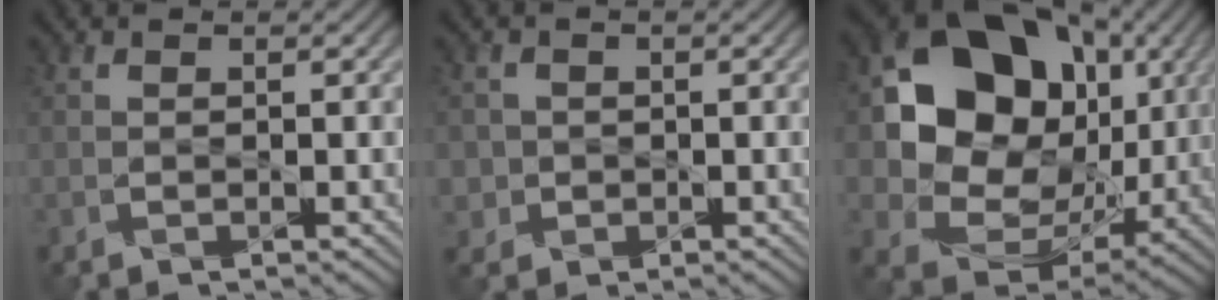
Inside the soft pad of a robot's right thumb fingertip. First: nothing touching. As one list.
[{"total": 2.4, "force": [-0.4, 2.3, 0.1], "torque": [-0.003, -0.007, -0.009]}, {"total": 16.2, "force": [2.8, 13.1, 9.1], "torque": [-0.175, -0.007, 0.051]}]